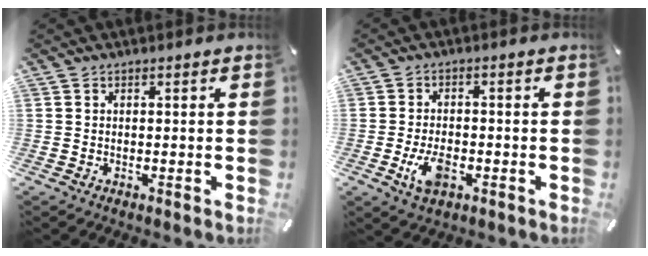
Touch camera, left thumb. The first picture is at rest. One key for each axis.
{"total": 6.4, "fx": -2.2, "fy": 3.6, "fz": 4.7, "tx": -0.108, "ty": 0.005, "tz": -0.044}